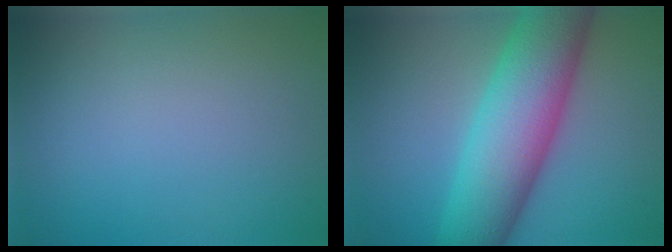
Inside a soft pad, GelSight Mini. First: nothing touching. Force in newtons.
{"total": 11.1, "press": 11.1, "slide": 0.5}